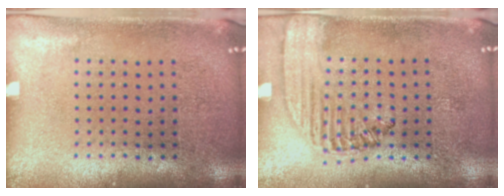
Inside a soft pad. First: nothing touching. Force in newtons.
{"total": 1.4, "press": 1.4, "slide": 0.5}